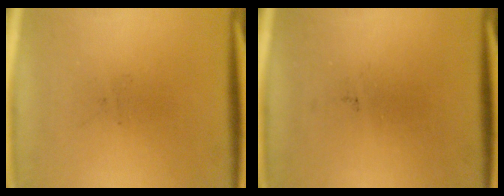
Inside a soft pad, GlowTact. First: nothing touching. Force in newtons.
{"total": 0.0}